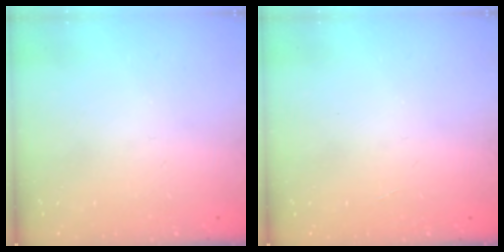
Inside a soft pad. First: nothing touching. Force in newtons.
{"total": 0.0}